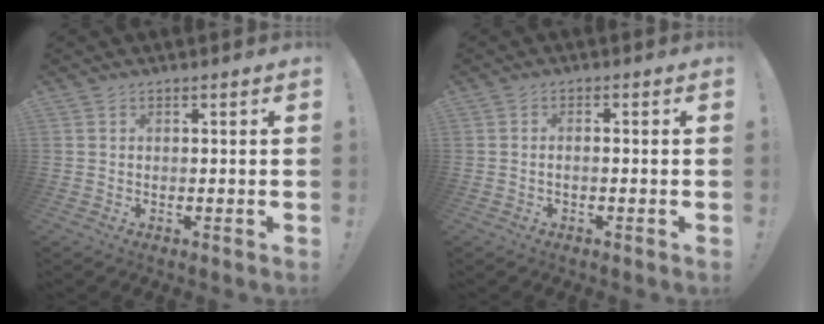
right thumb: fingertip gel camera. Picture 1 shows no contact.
{"total": 1.3, "force": [-0.7, 0.0, 1.1], "torque": [-0.018, 0.003, -0.013]}